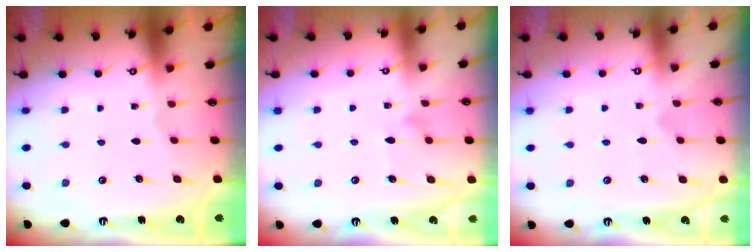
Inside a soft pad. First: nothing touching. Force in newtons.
{"total": 9.4, "press": 9.3, "slide": 0.5}
{"total": 6.7, "press": 6.7, "slide": 0.4}